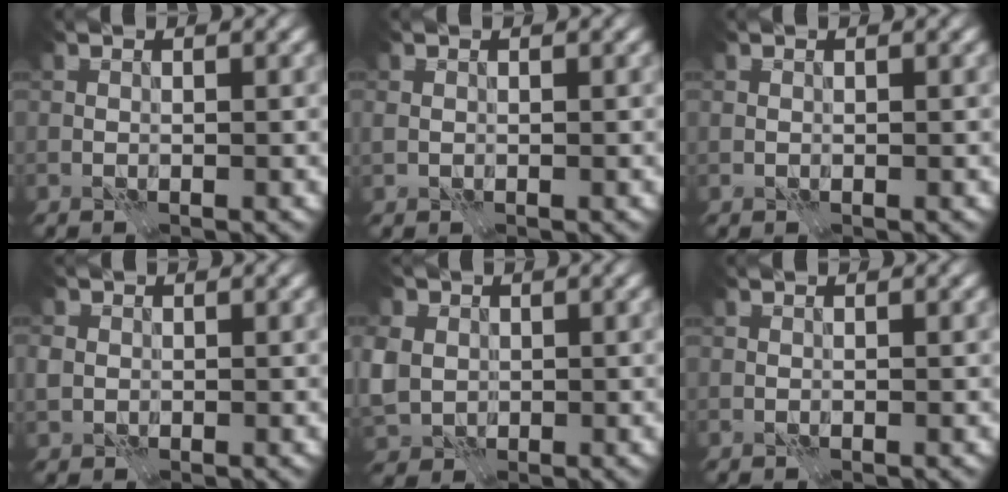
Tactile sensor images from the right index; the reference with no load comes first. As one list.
[{"total": 0.6, "force": [0.1, 0.5, 0.3], "torque": [-0.009, 0.001, 0.003]}, {"total": 0.0}, {"total": 1.5, "force": [0.1, 1.4, 0.5], "torque": [-0.014, 0.002, -0.001]}, {"total": 5.2, "force": [0.7, 4.5, 2.6], "torque": [-0.085, 0.010, 0.008]}, {"total": 0.0}]